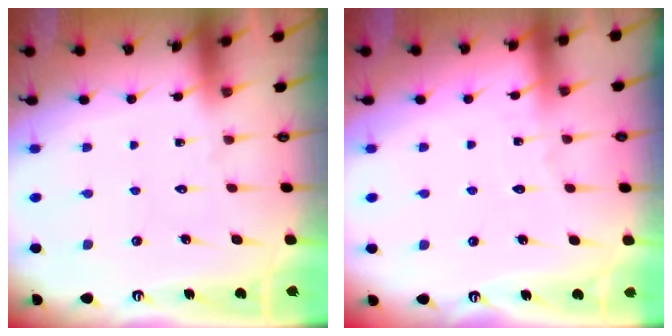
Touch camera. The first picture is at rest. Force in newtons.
{"total": 3.0, "press": 3.0, "slide": 0.3}